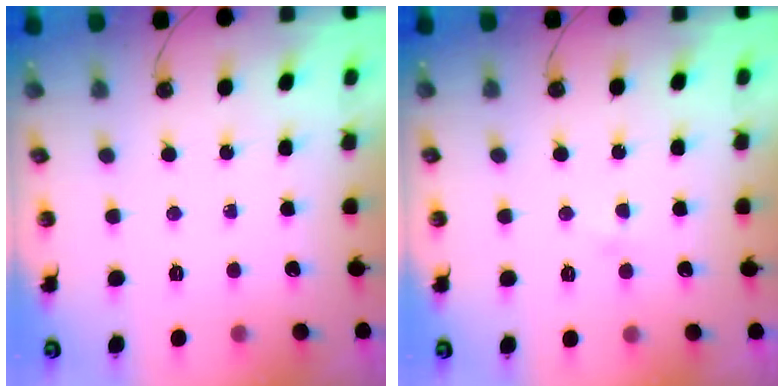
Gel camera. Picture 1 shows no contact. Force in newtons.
{"total": 3.8, "press": 1.6, "slide": 3.4}